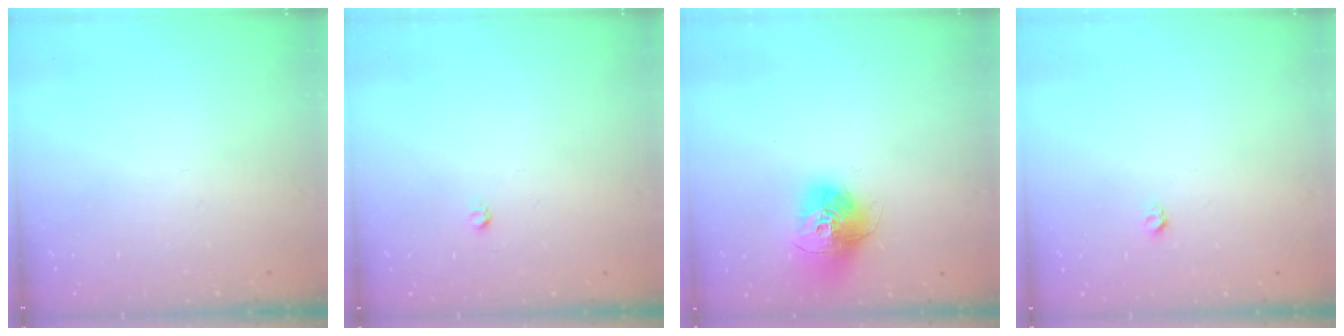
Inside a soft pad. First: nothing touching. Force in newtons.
{"total": 2.7, "press": 2.7, "slide": 0.3}
{"total": 14.1, "press": 14.1, "slide": 1.3}
{"total": 3.0, "press": 2.9, "slide": 0.4}